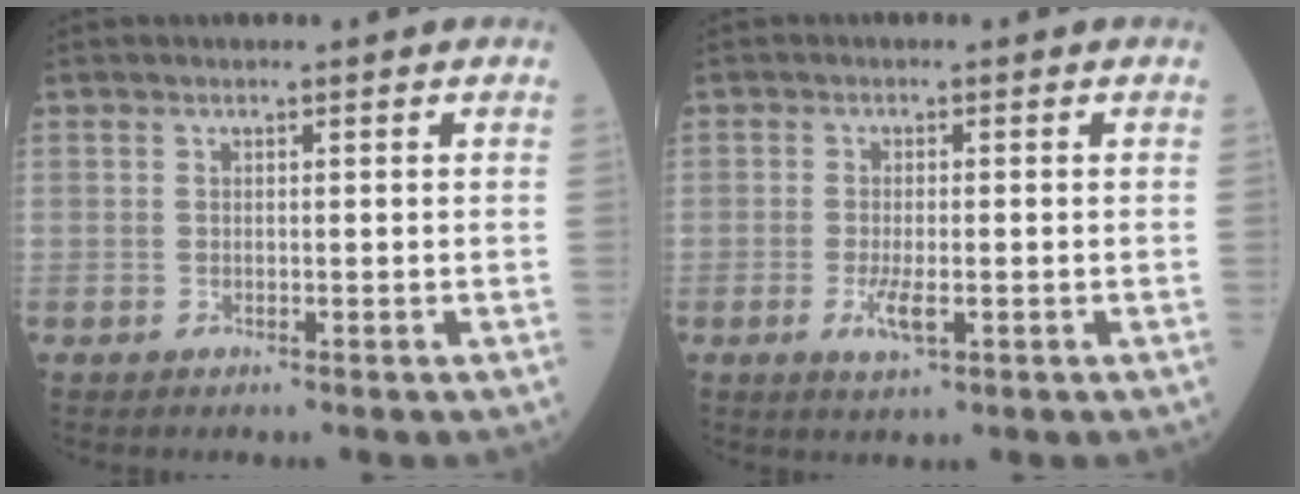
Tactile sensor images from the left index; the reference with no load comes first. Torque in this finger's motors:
{"motor_torque": [0.43, 0.24, 0.20, 0.06]}